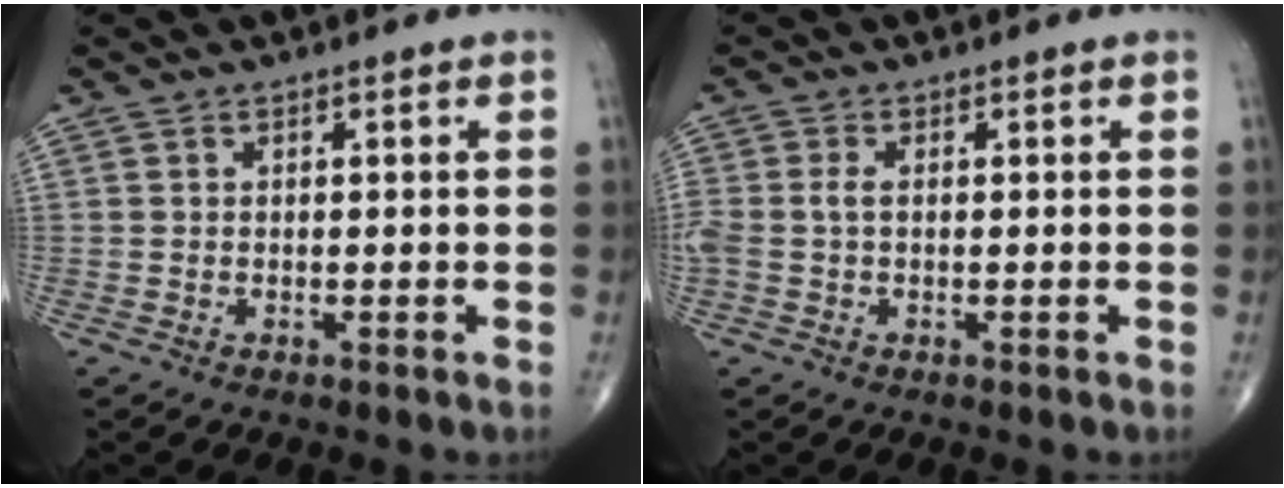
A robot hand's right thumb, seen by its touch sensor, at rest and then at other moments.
{"total": 3.3, "force": [-0.1, 2.0, 2.6], "torque": [-0.078, 0.008, -0.003]}